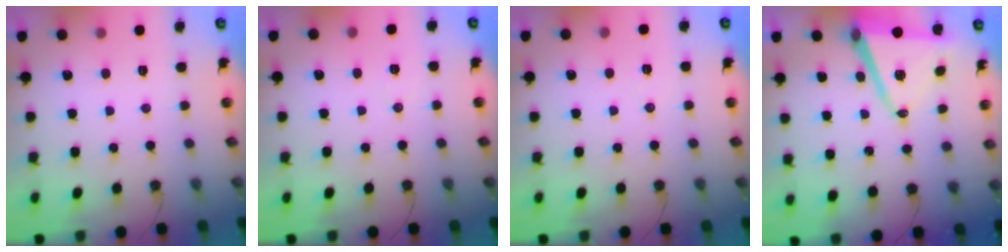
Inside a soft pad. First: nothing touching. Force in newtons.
{"total": 5.9, "press": 4.1, "slide": 4.2}
{"total": 4.2, "press": 2.5, "slide": 3.4}
{"total": 11.0, "press": 10.6, "slide": 3.0}